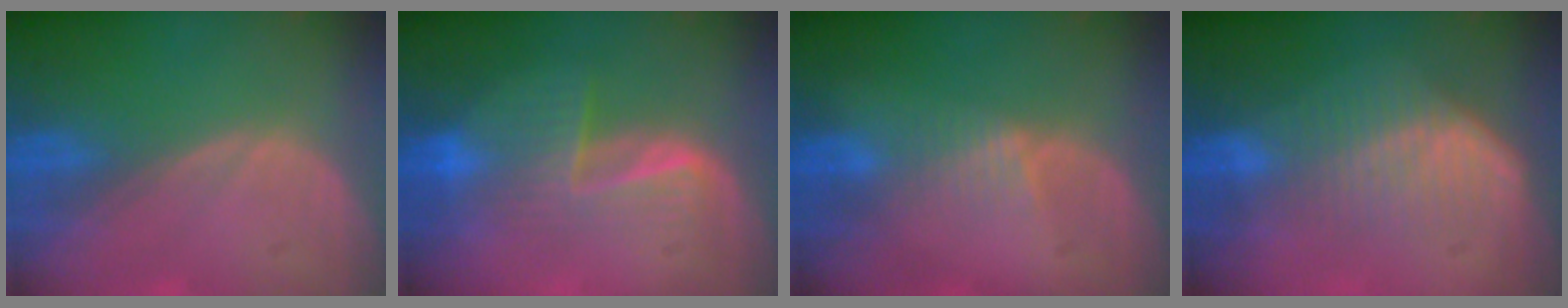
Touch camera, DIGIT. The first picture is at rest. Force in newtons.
{"total": 6.8, "press": 6.4, "slide": 2.3}
{"total": 2.4, "press": 2.4, "slide": 0.2}
{"total": 7.6, "press": 6.5, "slide": 3.9}